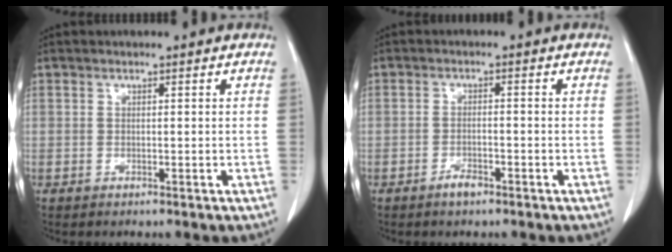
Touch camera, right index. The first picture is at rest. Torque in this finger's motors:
{"motor_torque": [0.31, -0.07, 0.03, 0.01]}